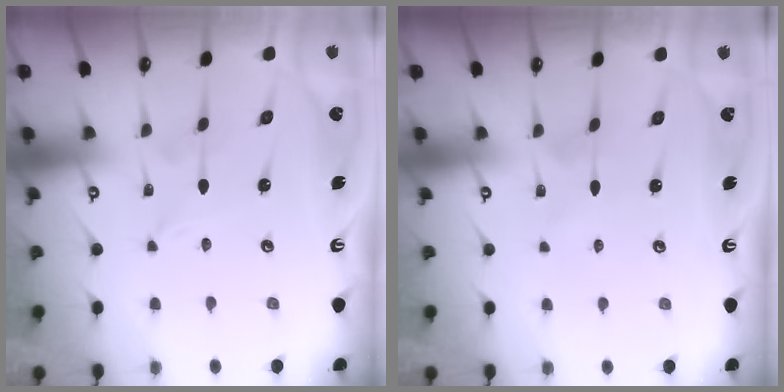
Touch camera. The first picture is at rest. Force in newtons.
{"total": 2.2, "press": 2.2, "slide": 0.2}